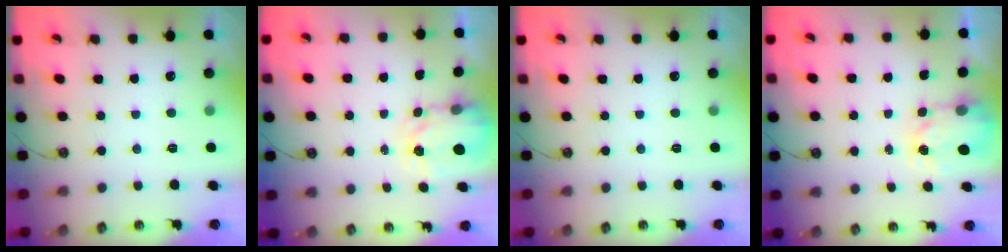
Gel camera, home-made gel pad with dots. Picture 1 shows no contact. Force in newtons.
{"total": 3.4, "press": 3.3, "slide": 0.4}
{"total": 0.0}
{"total": 3.6, "press": 3.5, "slide": 0.6}